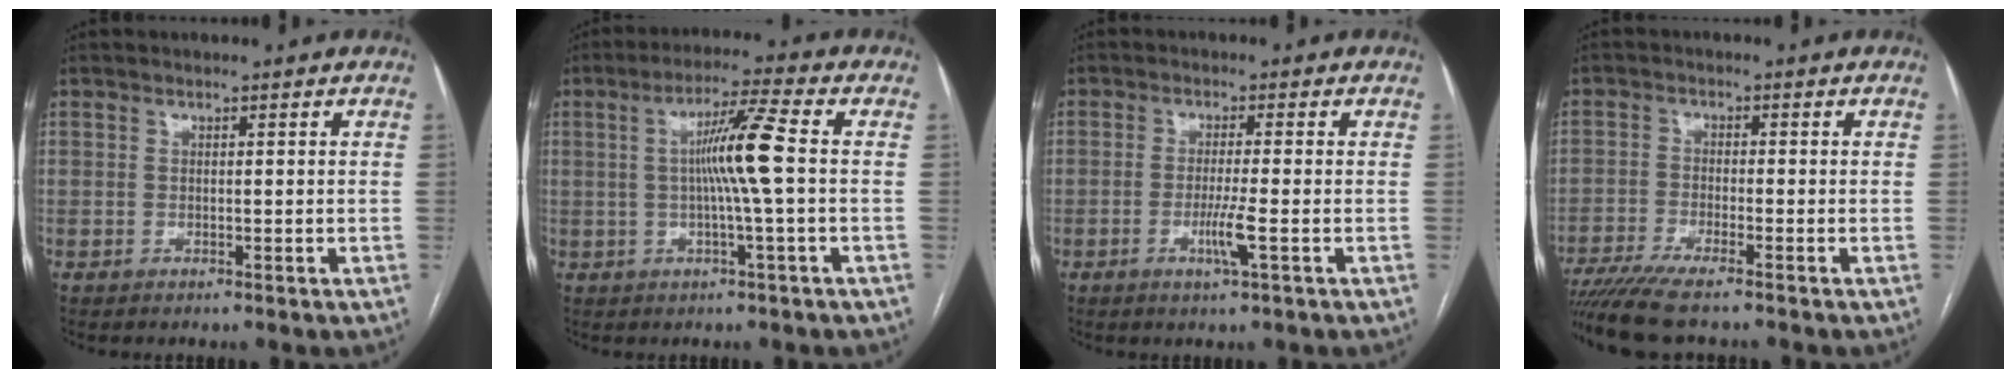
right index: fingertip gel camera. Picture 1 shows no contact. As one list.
[{"total": 8.1, "force": [0.2, -1.0, 8.1], "torque": [-0.145, 0.006, 0.003]}, {"total": 3.9, "force": [-1.3, -0.4, 3.6], "torque": [-0.072, -0.009, -0.025]}, {"total": 8.3, "force": [-6.7, -0.2, 4.9], "torque": [-0.081, -0.020, -0.113]}]